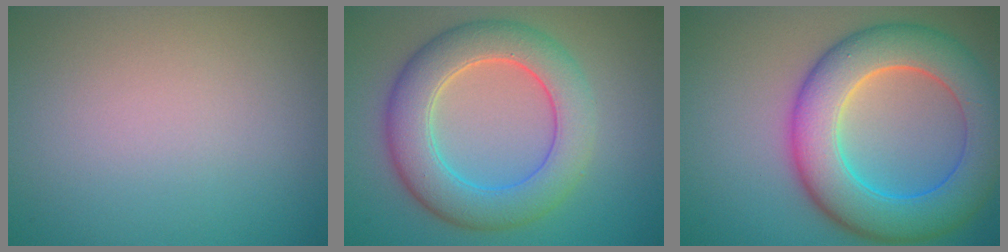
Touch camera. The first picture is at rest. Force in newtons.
{"total": 6.9, "press": 6.9, "slide": 0.0}
{"total": 9.2, "press": 9.2, "slide": 0.2}